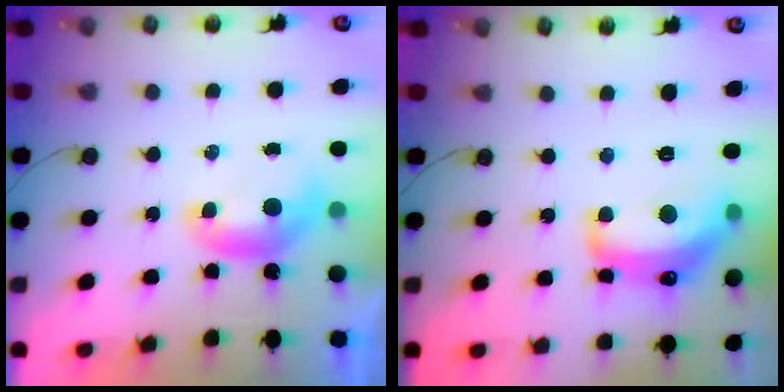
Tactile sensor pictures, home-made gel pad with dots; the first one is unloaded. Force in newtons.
{"total": 10.7, "press": 10.6, "slide": 1.5}